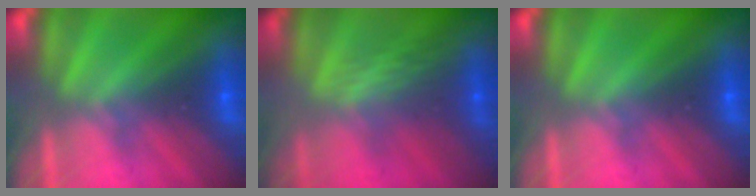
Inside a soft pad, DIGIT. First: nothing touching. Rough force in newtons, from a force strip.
{"total": 2.4}
{"total": 0.0}